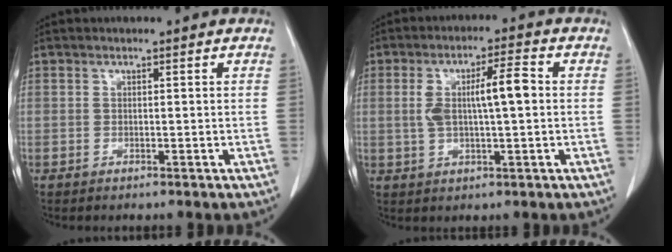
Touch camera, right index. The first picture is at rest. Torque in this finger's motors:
{"motor_torque": [0.40, 0.23, 0.19, 0.10]}